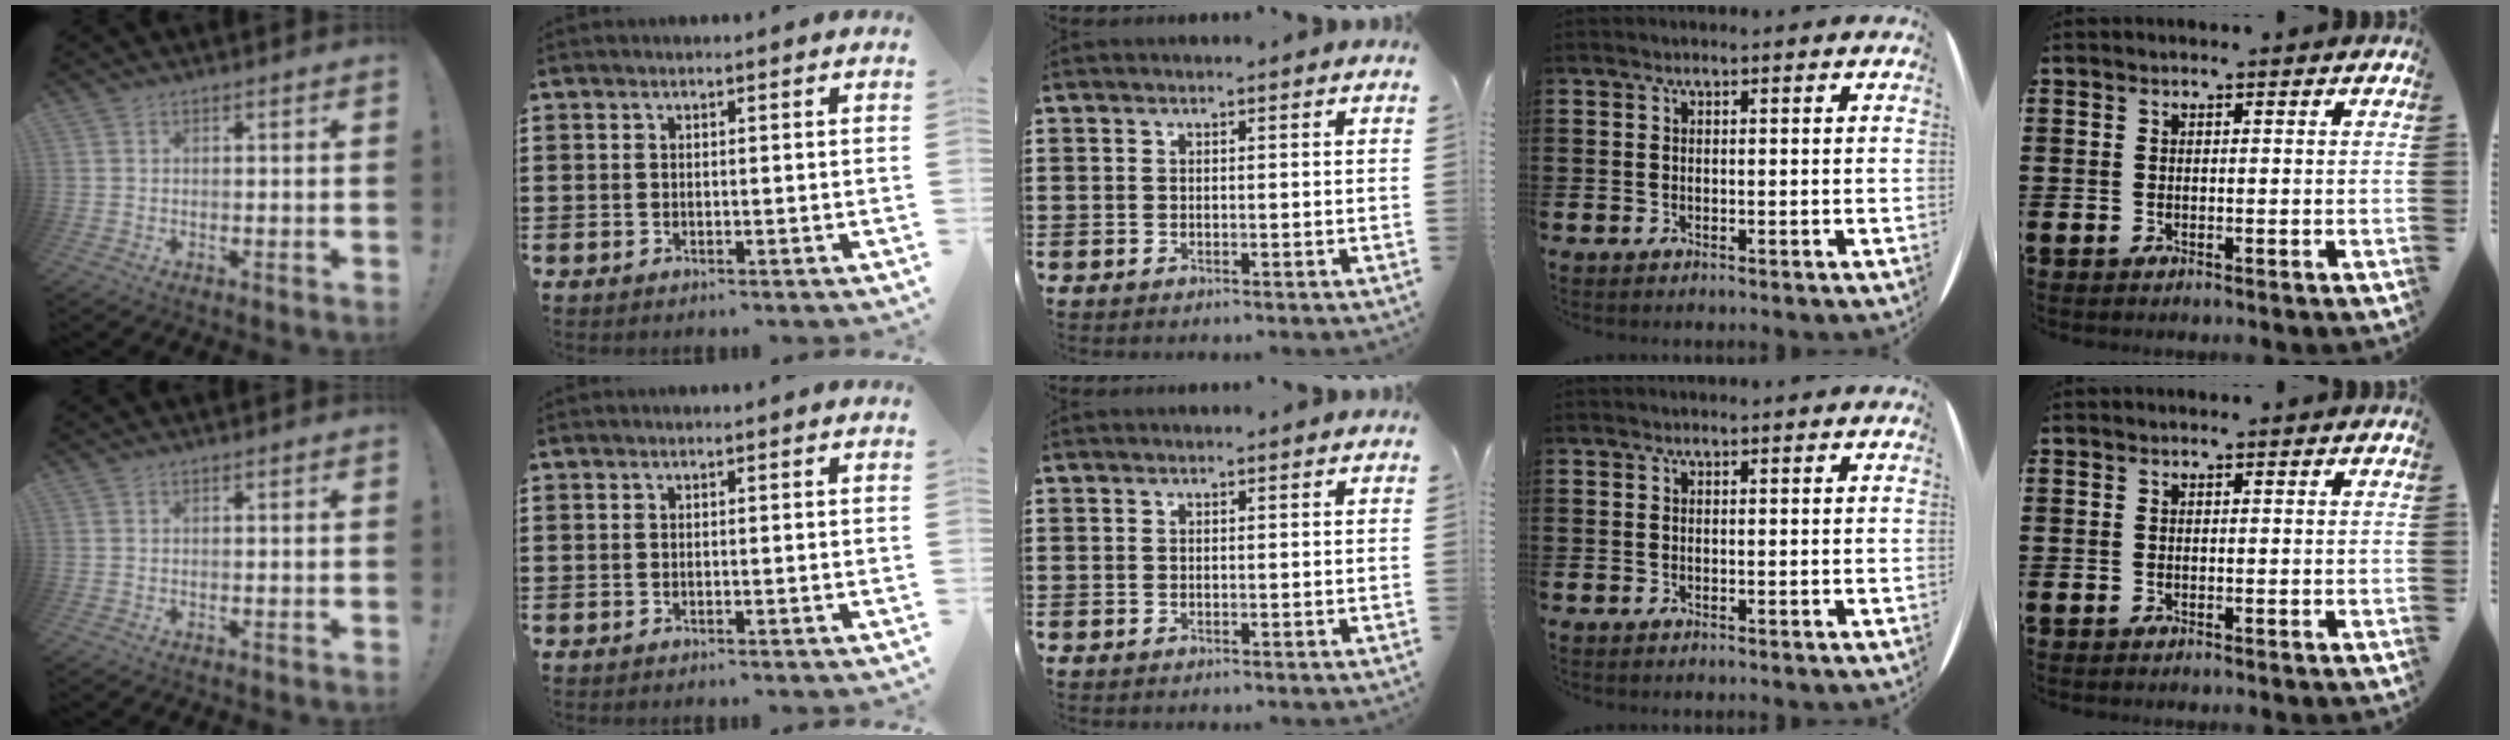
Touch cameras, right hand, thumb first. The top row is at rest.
{}